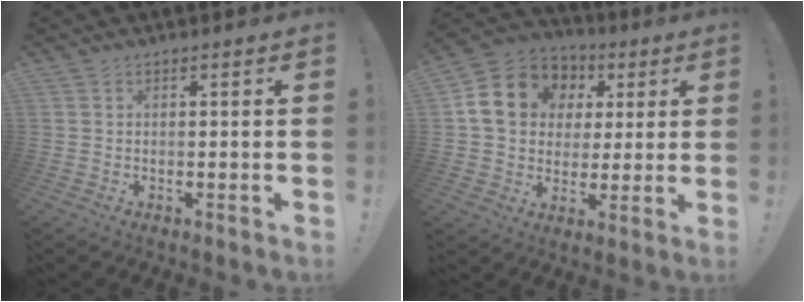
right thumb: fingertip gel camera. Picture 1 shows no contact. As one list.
[{"total": 16.0, "force": [4.8, 13.1, 7.8], "torque": [-0.119, -0.007, 0.105]}]